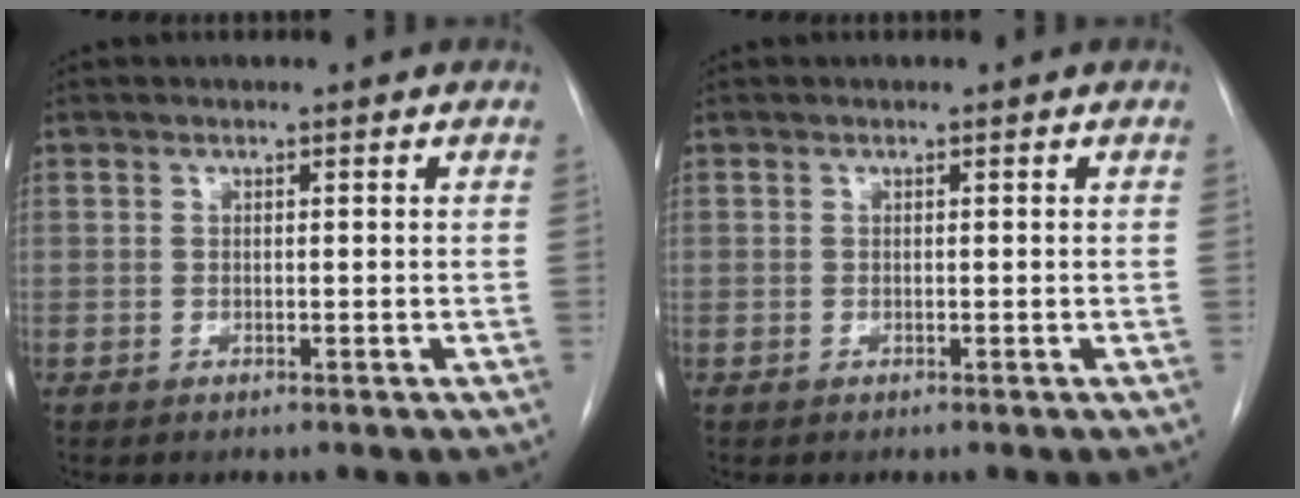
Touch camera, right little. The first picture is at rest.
{"total": 0.0}